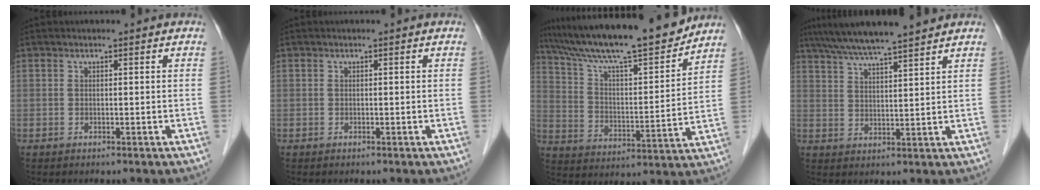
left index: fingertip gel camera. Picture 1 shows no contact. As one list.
[{"total": 0.0}, {"total": 18.8, "force": [16.3, 1.3, 9.4], "torque": [-0.157, -0.001, 0.261]}, {"total": 10.3, "force": [8.7, -0.2, 5.6], "torque": [-0.096, 0.019, 0.135]}]